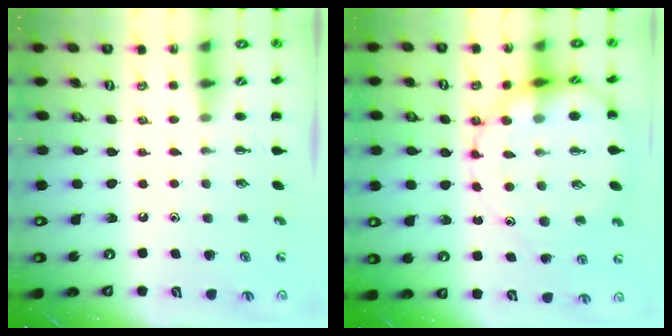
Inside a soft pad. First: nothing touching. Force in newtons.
{"total": 14.2, "press": 14.0, "slide": 2.3}